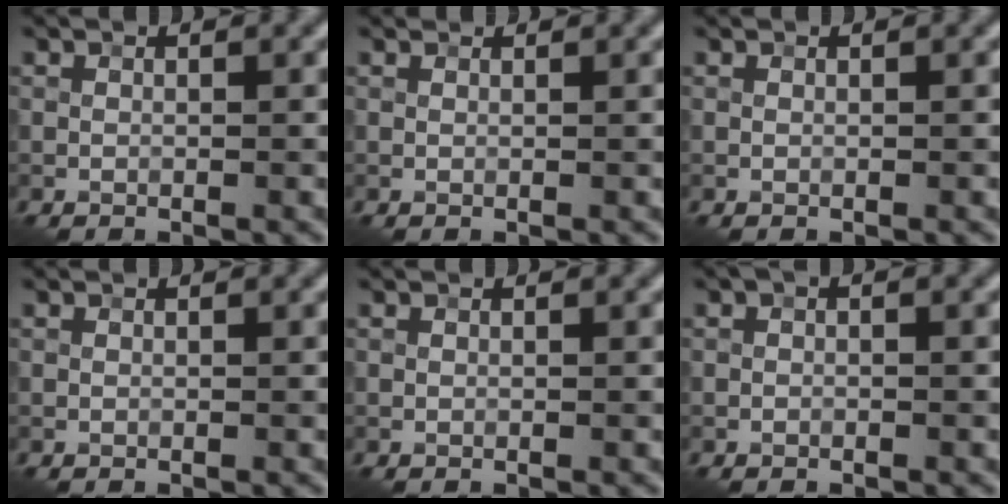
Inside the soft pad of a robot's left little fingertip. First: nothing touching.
{"total": 0.8, "force": [0.8, 0.1, 0.2], "torque": [-0.009, -0.002, 0.007]}
{"total": 0.0}
{"total": 0.0}
{"total": 0.0}
{"total": 0.5, "force": [-0.2, 0.3, 0.4], "torque": [-0.005, 0.001, -0.006]}